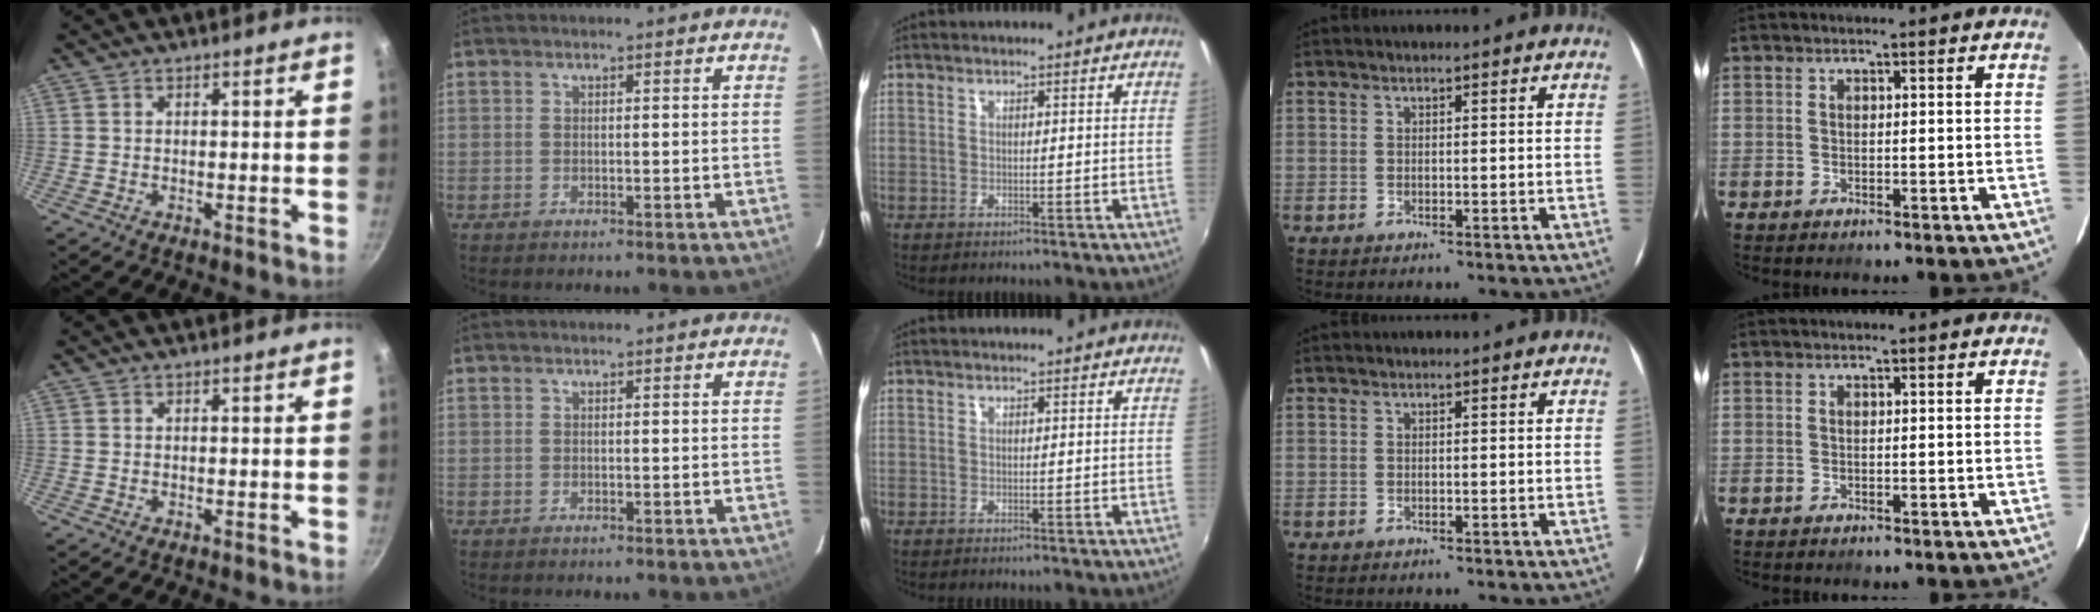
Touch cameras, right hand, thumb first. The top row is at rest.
{}